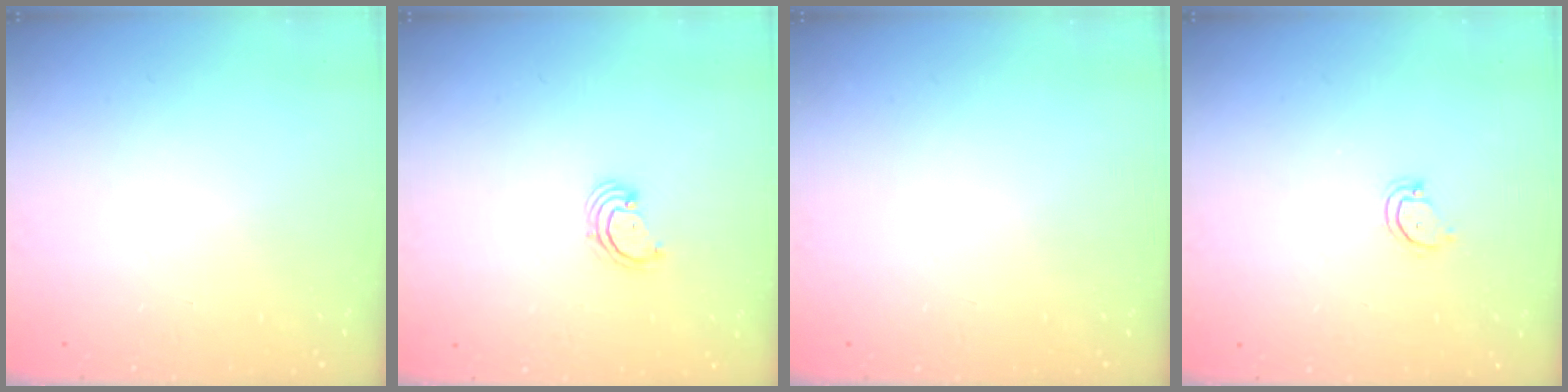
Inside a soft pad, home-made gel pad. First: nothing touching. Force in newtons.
{"total": 2.3, "press": 2.3, "slide": 0.1}
{"total": 0.0}
{"total": 2.5, "press": 2.5, "slide": 0.1}